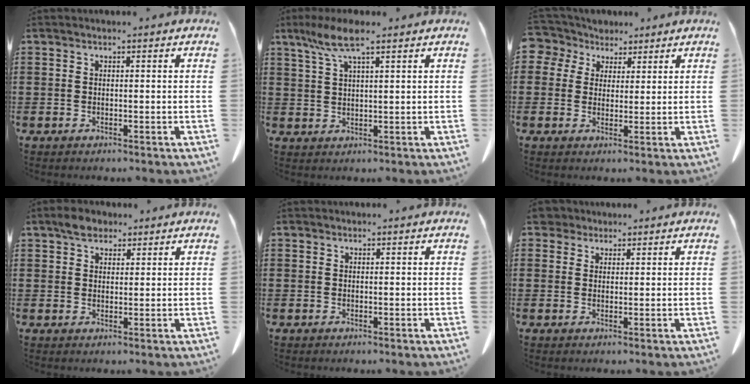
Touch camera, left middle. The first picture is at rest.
{"total": 6.1, "force": [3.6, 1.1, 4.9], "torque": [-0.102, 0.002, 0.064]}
{"total": 4.2, "force": [2.6, 3.3, 0.4], "torque": [-0.032, 0.008, 0.044]}
{"total": 3.4, "force": [2.5, 1.9, 1.2], "torque": [-0.024, 0.006, 0.046]}
{"total": 0.0}
{"total": 2.5, "force": [2.0, 1.4, 0.5], "torque": [-0.019, 0.010, 0.039]}